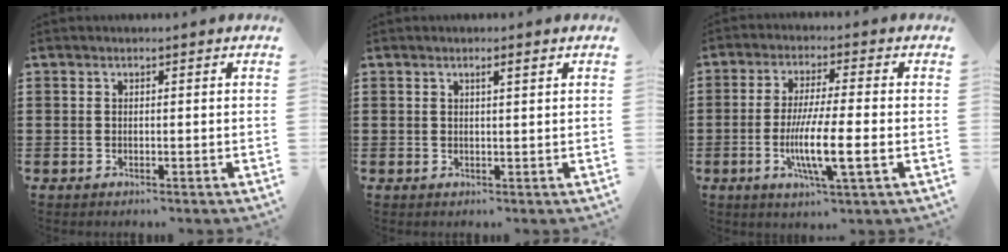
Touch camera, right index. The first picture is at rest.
{"total": 1.3, "force": [0.6, 0.1, 1.2], "torque": [-0.023, 0.001, 0.011]}
{"total": 9.1, "force": [-2.3, 0.9, 8.7], "torque": [-0.165, -0.018, -0.042]}